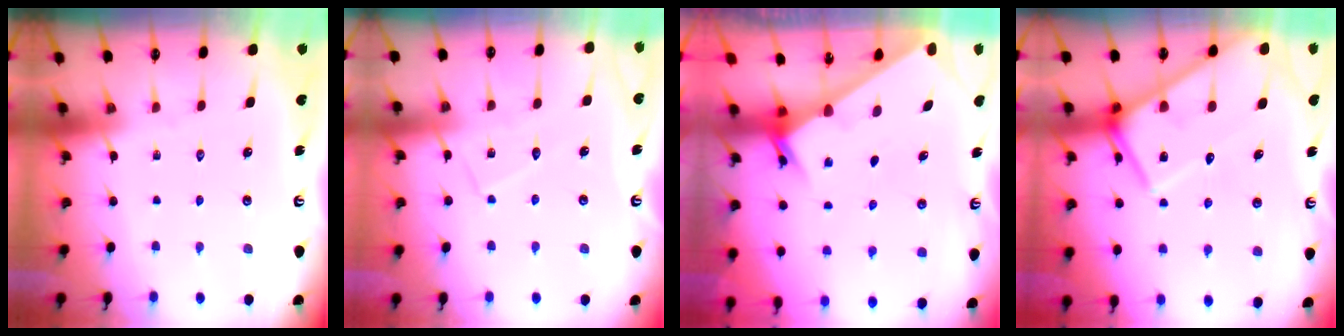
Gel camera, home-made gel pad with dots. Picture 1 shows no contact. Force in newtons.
{"total": 6.0, "press": 6.0, "slide": 0.4}
{"total": 2.5, "press": 2.5, "slide": 0.2}
{"total": 13.5, "press": 13.4, "slide": 1.7}